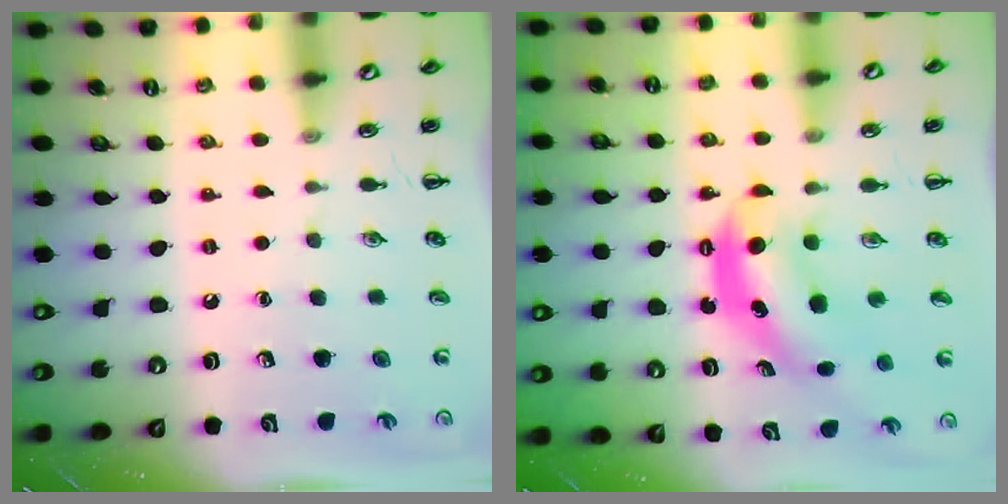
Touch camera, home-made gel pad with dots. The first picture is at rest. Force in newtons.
{"total": 6.2, "press": 6.2, "slide": 0.4}